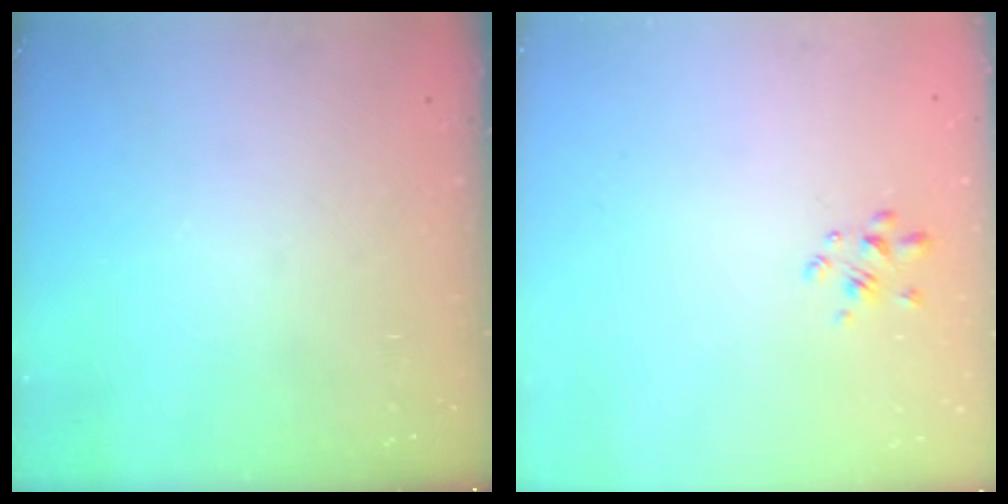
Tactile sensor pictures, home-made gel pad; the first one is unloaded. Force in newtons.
{"total": 2.7, "press": 2.4, "slide": 1.2}